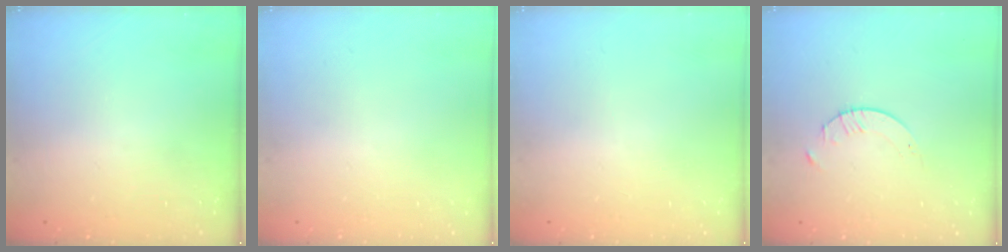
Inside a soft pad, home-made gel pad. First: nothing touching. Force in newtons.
{"total": 0.0}
{"total": 0.0}
{"total": 2.1, "press": 2.1, "slide": 0.3}